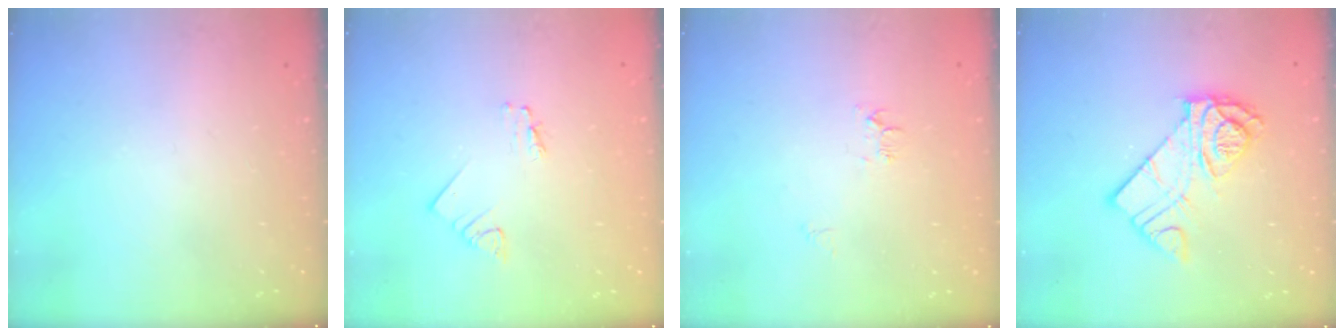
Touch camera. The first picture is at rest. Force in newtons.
{"total": 1.2, "press": 1.2, "slide": 0.1}
{"total": 6.0, "press": 5.9, "slide": 0.6}
{"total": 12.9, "press": 12.9, "slide": 0.7}